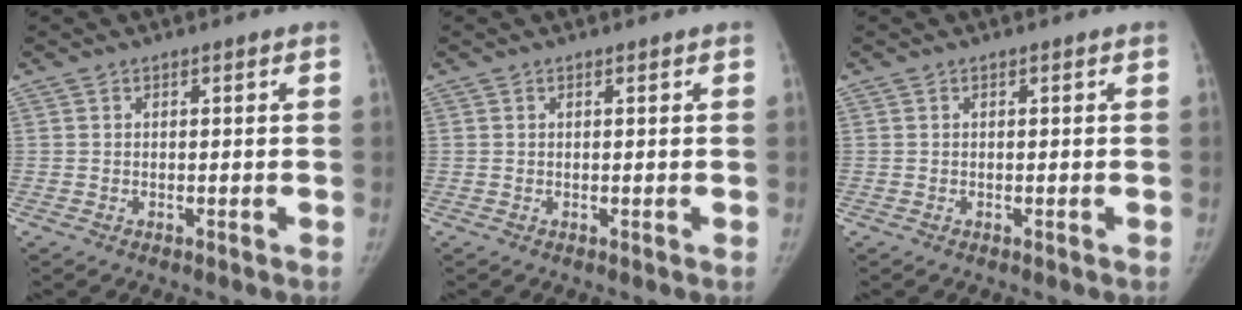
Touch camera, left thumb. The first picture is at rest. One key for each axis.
{"total": 0.0}
{"total": 0.0}